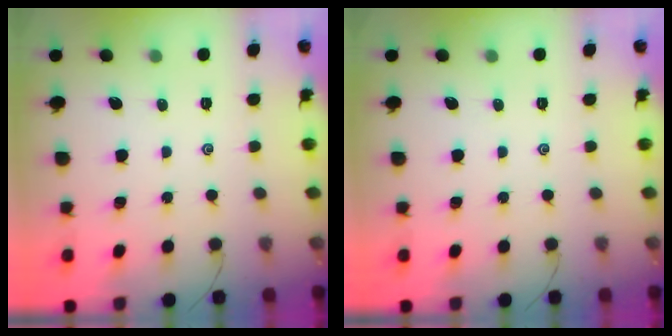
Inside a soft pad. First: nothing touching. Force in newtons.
{"total": 0.0}